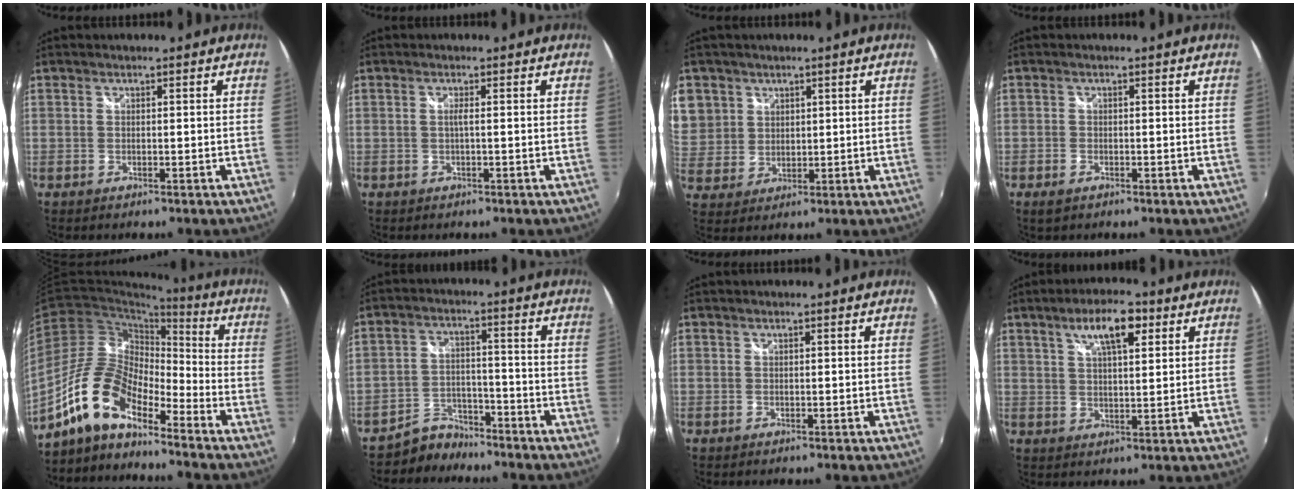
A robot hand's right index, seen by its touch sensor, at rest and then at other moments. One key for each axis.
{"total": 1.0, "fx": -0.2, "fy": -0.3, "fz": 1.0, "tx": -0.017, "ty": 0.001, "tz": -0.006}
{"total": 12.2, "fx": 4.8, "fy": 10.7, "fz": 3.5, "tx": -0.107, "ty": 0.023, "tz": 0.105}
{"total": 2.2, "fx": -1.4, "fy": 1.2, "fz": 1.1, "tx": -0.025, "ty": -0.006, "tz": -0.027}
{"total": 13.0, "fx": -9.5, "fy": 4.7, "fz": 7.5, "tx": -0.147, "ty": 0.019, "tz": -0.195}
{"total": 5.9, "fx": -5.2, "fy": 2.7, "fz": -0.2, "tx": -0.005, "ty": 0.021, "tz": -0.090}
{"total": 0.0}
{"total": 8.0, "fx": 4.1, "fy": 2.6, "fz": 6.4, "tx": -0.107, "ty": 0.014, "tz": 0.068}